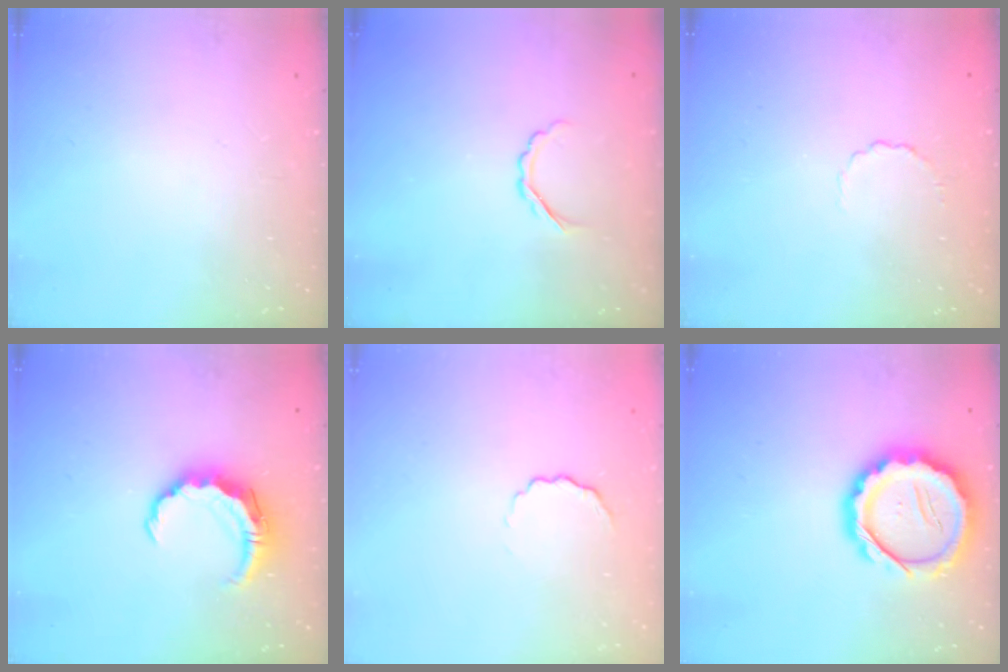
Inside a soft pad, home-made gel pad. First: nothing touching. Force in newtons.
{"total": 2.7, "press": 2.6, "slide": 0.8}
{"total": 2.6, "press": 2.4, "slide": 1.0}
{"total": 7.0, "press": 7.0, "slide": 0.4}
{"total": 3.4, "press": 3.4, "slide": 0.7}
{"total": 15.1, "press": 14.8, "slide": 2.9}